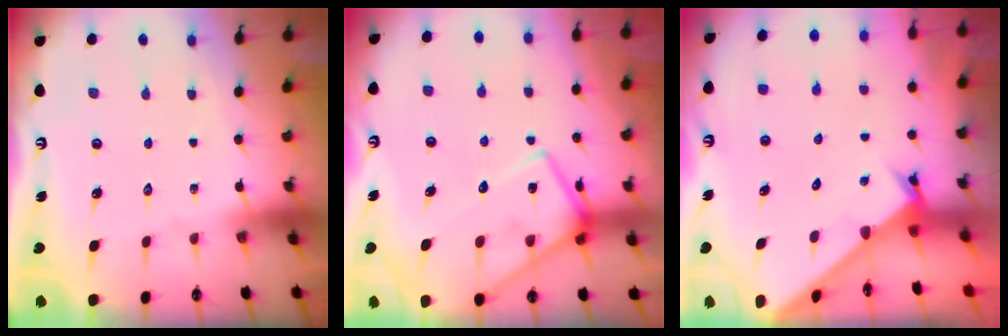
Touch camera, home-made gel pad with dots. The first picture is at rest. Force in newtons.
{"total": 16.3, "press": 16.3, "slide": 1.4}
{"total": 2.7, "press": 2.7, "slide": 0.2}